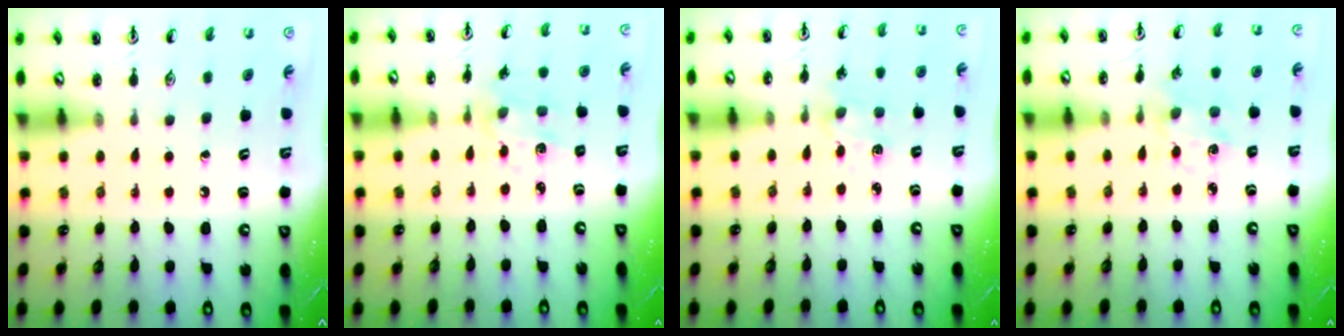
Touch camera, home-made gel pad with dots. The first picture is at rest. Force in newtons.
{"total": 2.0, "press": 1.9, "slide": 0.4}
{"total": 1.9, "press": 1.9, "slide": 0.3}
{"total": 1.2, "press": 1.1, "slide": 0.3}